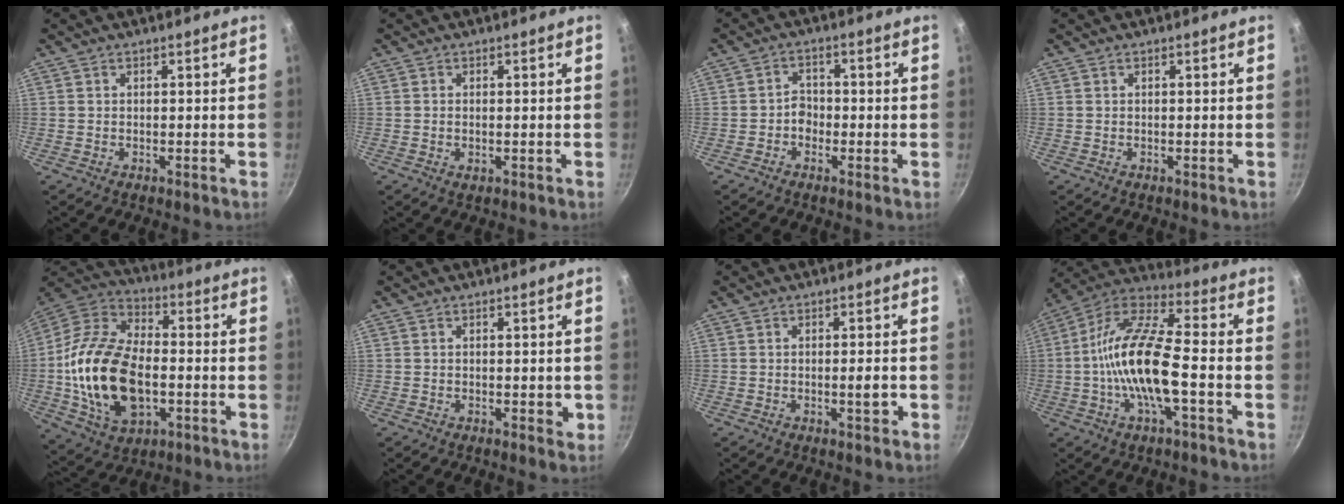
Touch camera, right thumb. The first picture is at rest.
{"total": 1.1, "force": [-0.1, 0.6, 0.9], "torque": [-0.015, -0.001, -0.002]}
{"total": 3.0, "force": [-1.1, 2.5, 1.3], "torque": [0.001, 0.018, -0.025]}
{"total": 0.0}
{"total": 22.9, "force": [-3.0, 14.0, 17.9], "torque": [-0.327, 0.029, -0.056]}
{"total": 2.1, "force": [-0.3, 1.2, 1.7], "torque": [-0.016, 0.000, -0.004]}
{"total": 2.7, "force": [-0.7, 0.7, 2.5], "torque": [-0.029, 0.006, -0.011]}
{"total": 16.7, "force": [-3.1, 5.6, 15.5], "torque": [-0.293, 0.039, -0.080]}